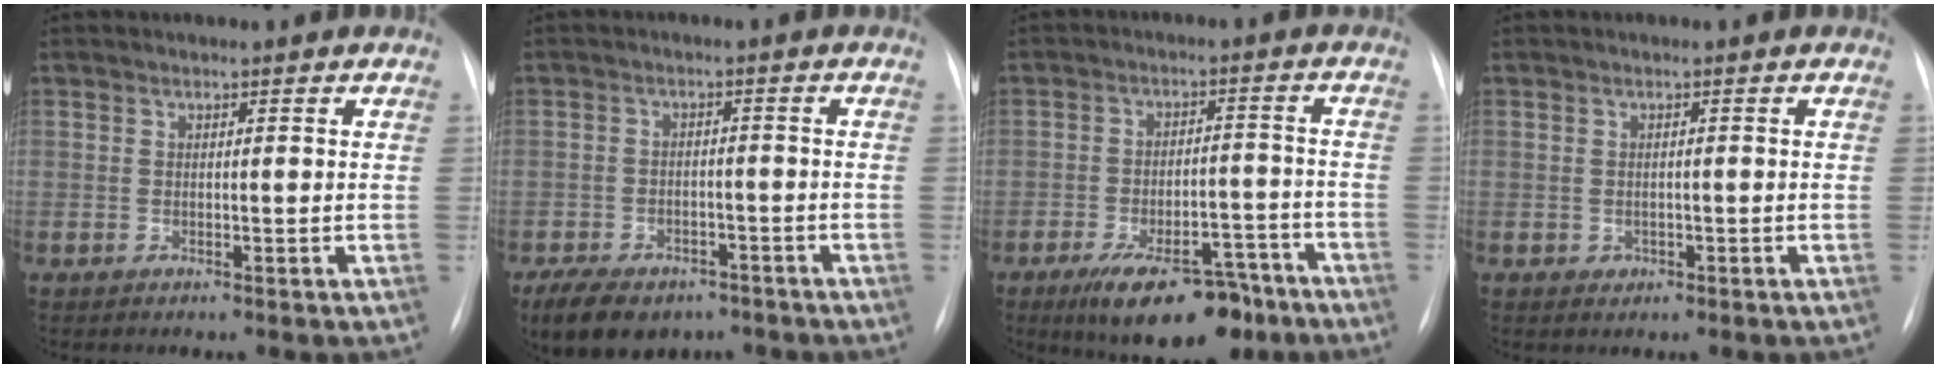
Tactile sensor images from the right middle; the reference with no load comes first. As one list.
[{"total": 12.4, "force": [-8.7, 6.9, 5.6], "torque": [-0.110, 0.004, -0.125]}, {"total": 13.5, "force": [-9.4, 5.4, 8.0], "torque": [-0.111, 0.011, -0.142]}, {"total": 1.1, "force": [-0.4, 1.0, 0.3], "torque": [-0.003, 0.003, -0.003]}]